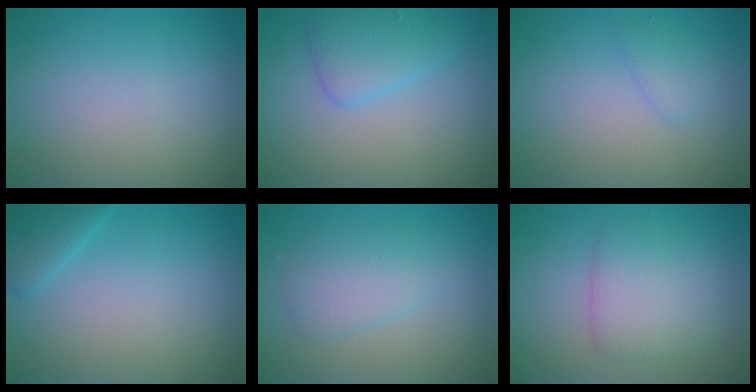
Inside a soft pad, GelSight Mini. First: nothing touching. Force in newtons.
{"total": 2.8, "press": 2.8, "slide": 0.3}
{"total": 1.3, "press": 1.3, "slide": 0.0}
{"total": 2.3, "press": 2.3, "slide": 0.1}
{"total": 2.6, "press": 2.6, "slide": 0.1}
{"total": 3.5, "press": 3.5, "slide": 0.2}